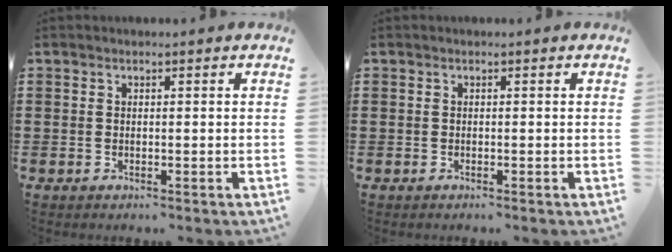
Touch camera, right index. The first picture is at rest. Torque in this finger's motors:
{"motor_torque": [-1.24, 0.90, -1.05, -0.18]}